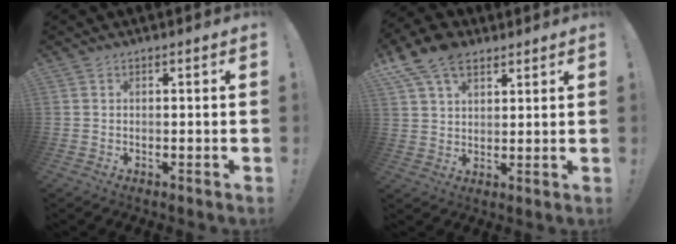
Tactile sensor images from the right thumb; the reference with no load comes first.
{"total": 11.4, "force": [6.6, 7.1, 5.9], "torque": [-0.097, -0.024, 0.129]}